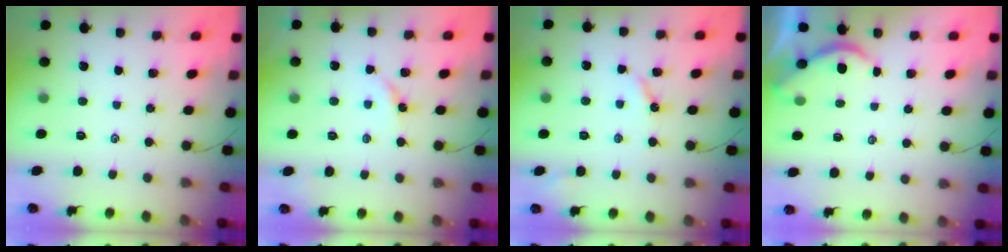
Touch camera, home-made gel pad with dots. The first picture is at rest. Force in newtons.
{"total": 3.4, "press": 3.3, "slide": 0.4}
{"total": 3.2, "press": 3.2, "slide": 0.5}
{"total": 2.0, "press": 2.0, "slide": 0.1}